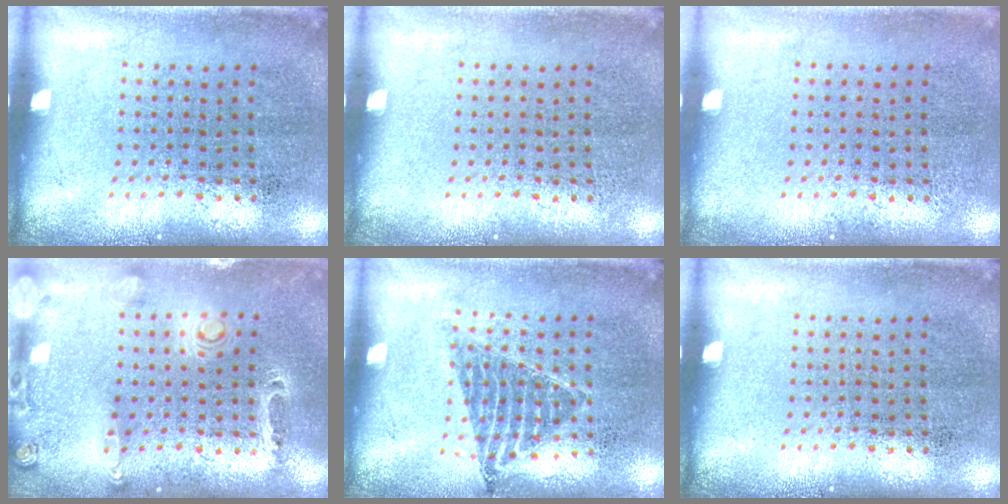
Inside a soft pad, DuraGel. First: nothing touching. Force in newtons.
{"total": 0.0}
{"total": 0.0}
{"total": 0.5, "press": 0.4, "slide": 0.3}
{"total": 1.0, "press": 0.9, "slide": 0.4}
{"total": 0.0}